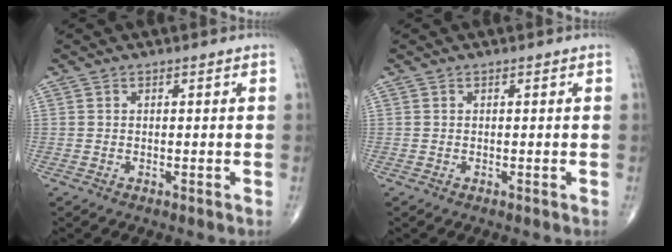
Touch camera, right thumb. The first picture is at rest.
{"total": 0.0}